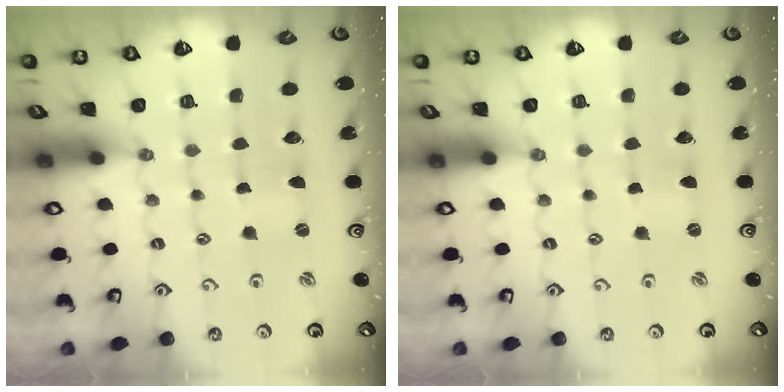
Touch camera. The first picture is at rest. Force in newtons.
{"total": 0.0}